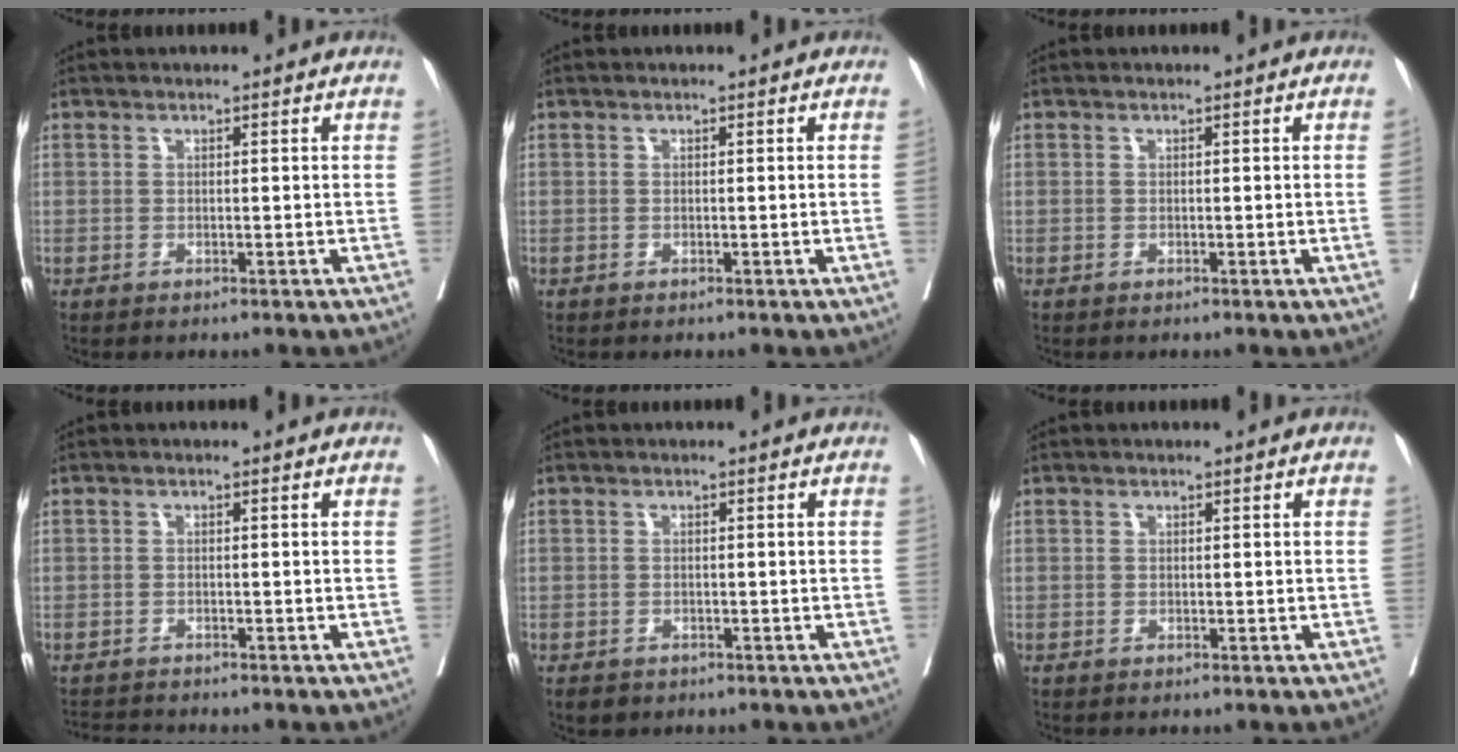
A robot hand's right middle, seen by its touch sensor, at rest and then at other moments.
{"total": 0.6, "force": [0.0, -0.3, 0.6], "torque": [-0.002, 0.002, -0.001]}
{"total": 1.1, "force": [-0.1, -0.5, 1.0], "torque": [-0.009, 0.001, 0.000]}
{"total": 2.1, "force": [-2.0, -0.2, 0.0], "torque": [-0.001, -0.013, -0.034]}
{"total": 2.8, "force": [-2.0, 1.8, 0.9], "torque": [-0.014, -0.003, -0.031]}
{"total": 0.0}